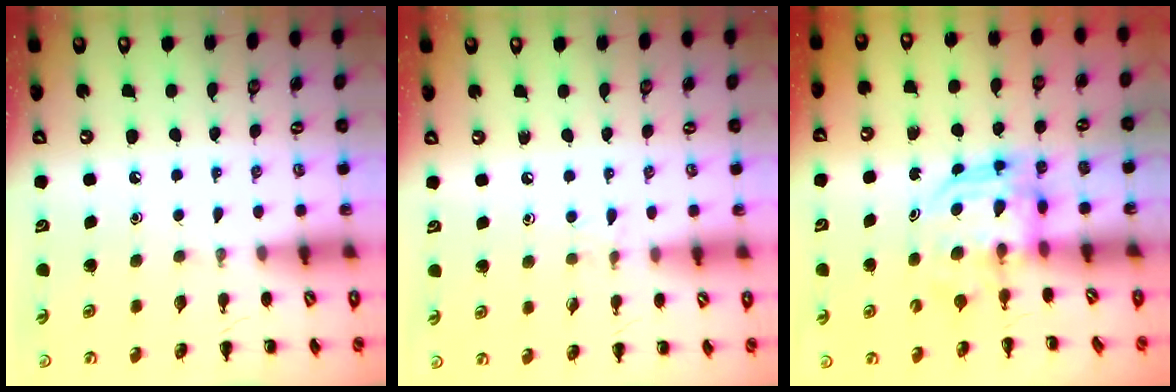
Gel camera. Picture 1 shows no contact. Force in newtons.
{"total": 5.2, "press": 4.8, "slide": 2.0}
{"total": 5.1, "press": 5.0, "slide": 1.1}